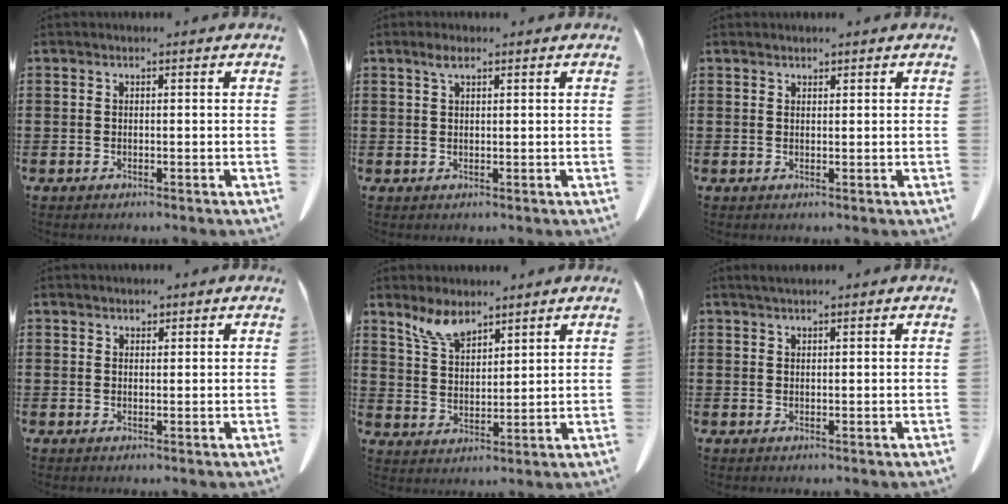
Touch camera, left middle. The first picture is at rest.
{"total": 1.7, "force": [0.9, 0.6, 1.4], "torque": [-0.030, 0.002, 0.014]}
{"total": 0.8, "force": [0.8, 0.1, 0.1], "torque": [-0.005, -0.003, 0.017]}
{"total": 1.1, "force": [1.1, 0.3, 0.1], "torque": [-0.005, -0.001, 0.022]}
{"total": 5.9, "force": [5.1, 1.7, 2.4], "torque": [-0.063, -0.016, 0.097]}
{"total": 1.0, "force": [0.9, 0.1, 0.5], "torque": [-0.011, -0.001, 0.015]}